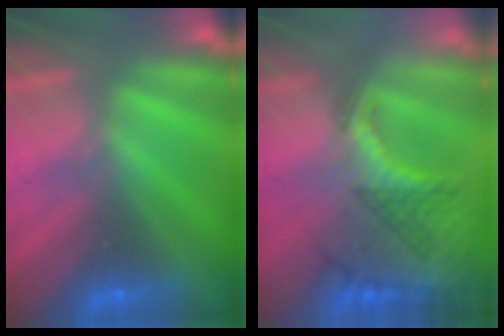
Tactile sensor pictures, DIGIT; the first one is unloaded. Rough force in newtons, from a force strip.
{"total": 3.0}